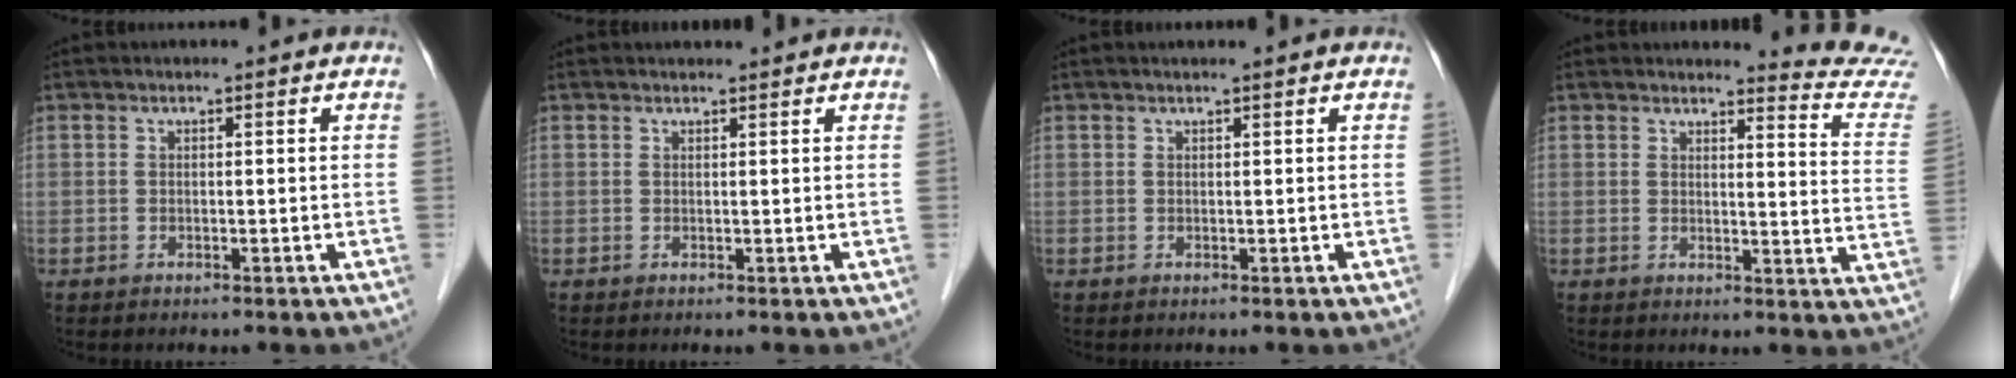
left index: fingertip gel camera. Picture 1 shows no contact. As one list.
[{"total": 2.4, "force": [2.3, 0.4, 0.6], "torque": [-0.010, 0.020, 0.031]}, {"total": 1.2, "force": [1.1, -0.1, 0.6], "torque": [-0.008, 0.012, 0.020]}, {"total": 10.0, "force": [9.9, -1.6, -0.3], "torque": [-0.003, -0.116, 0.092]}]